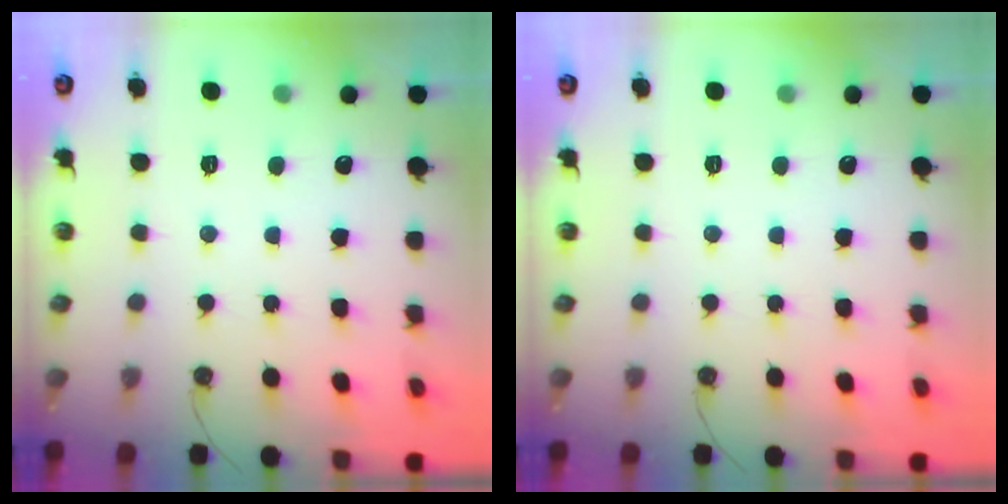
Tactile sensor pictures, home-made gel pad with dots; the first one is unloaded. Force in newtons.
{"total": 0.0}